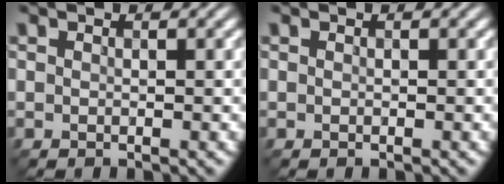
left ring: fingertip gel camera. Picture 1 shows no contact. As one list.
[{"total": 0.0}]